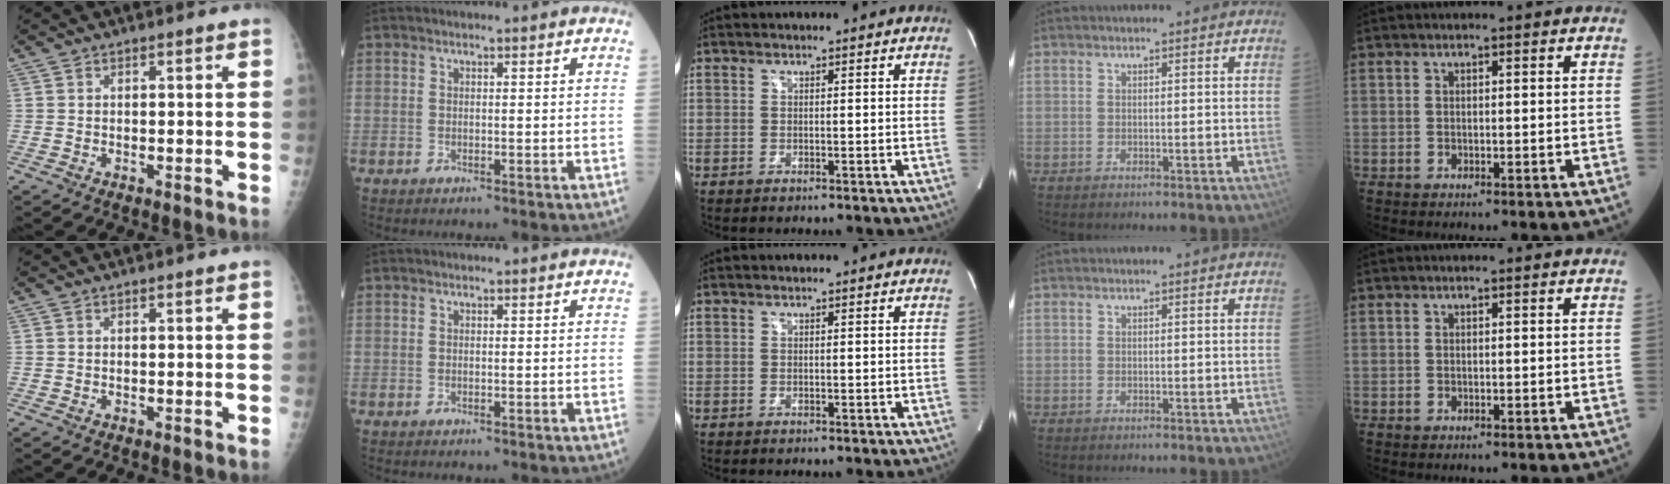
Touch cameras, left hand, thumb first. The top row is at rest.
{}